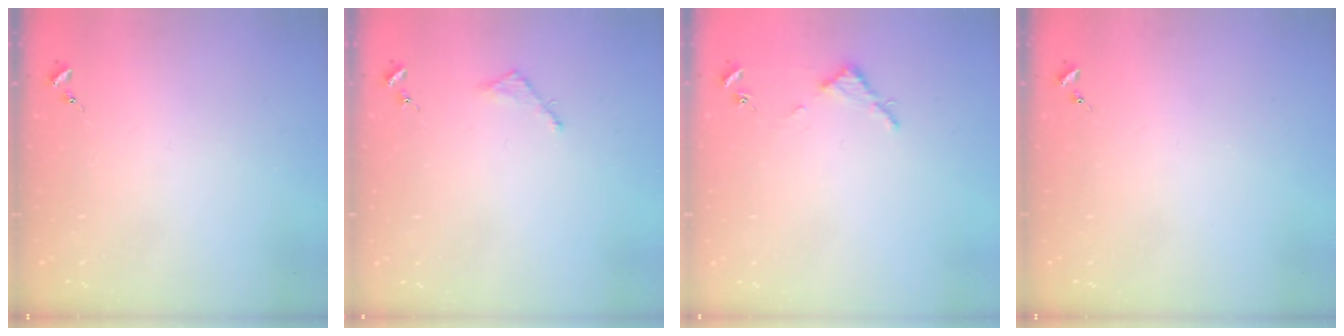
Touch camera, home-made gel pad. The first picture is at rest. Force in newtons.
{"total": 2.5, "press": 2.5, "slide": 0.2}
{"total": 2.8, "press": 2.8, "slide": 0.3}
{"total": 0.0}